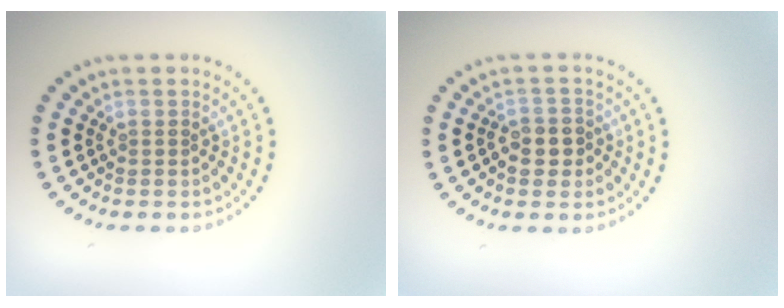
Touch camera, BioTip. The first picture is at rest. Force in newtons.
{"total": 2.4, "press": 2.3, "slide": 0.7}